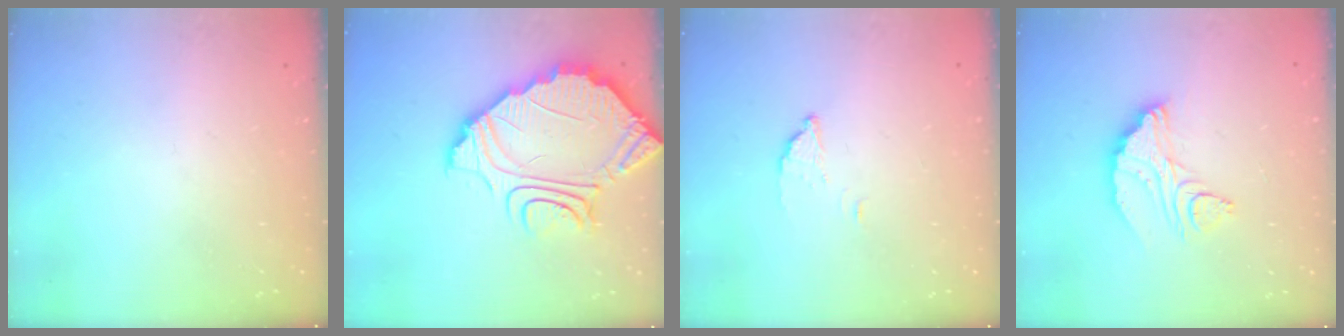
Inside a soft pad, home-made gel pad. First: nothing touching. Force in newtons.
{"total": 11.1, "press": 11.0, "slide": 0.9}
{"total": 2.3, "press": 2.3, "slide": 0.1}
{"total": 10.8, "press": 10.8, "slide": 0.9}